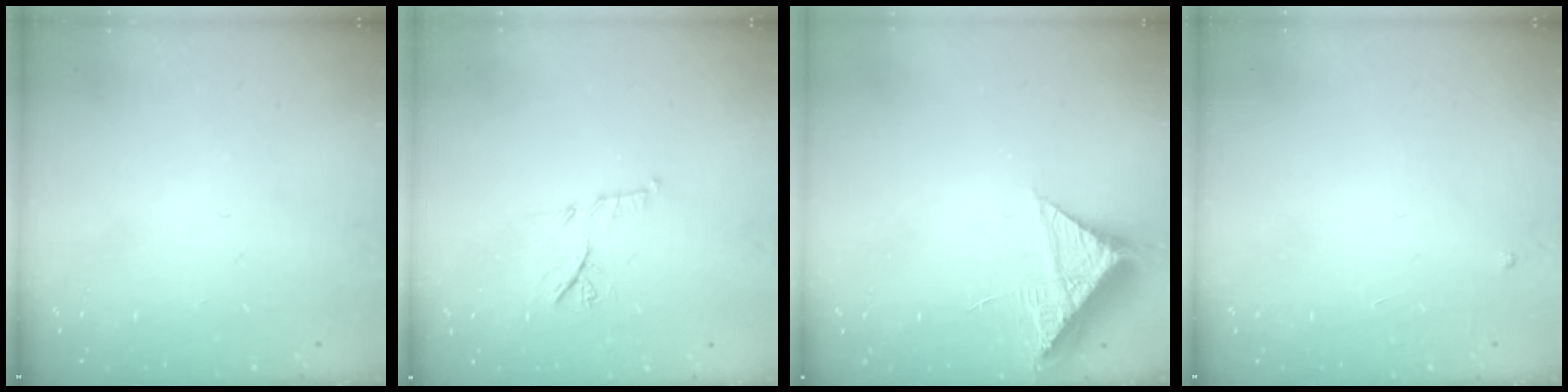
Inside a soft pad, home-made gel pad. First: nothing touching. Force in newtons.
{"total": 7.5, "press": 7.5, "slide": 0.7}
{"total": 8.5, "press": 8.5, "slide": 0.5}
{"total": 2.6, "press": 2.6, "slide": 0.4}